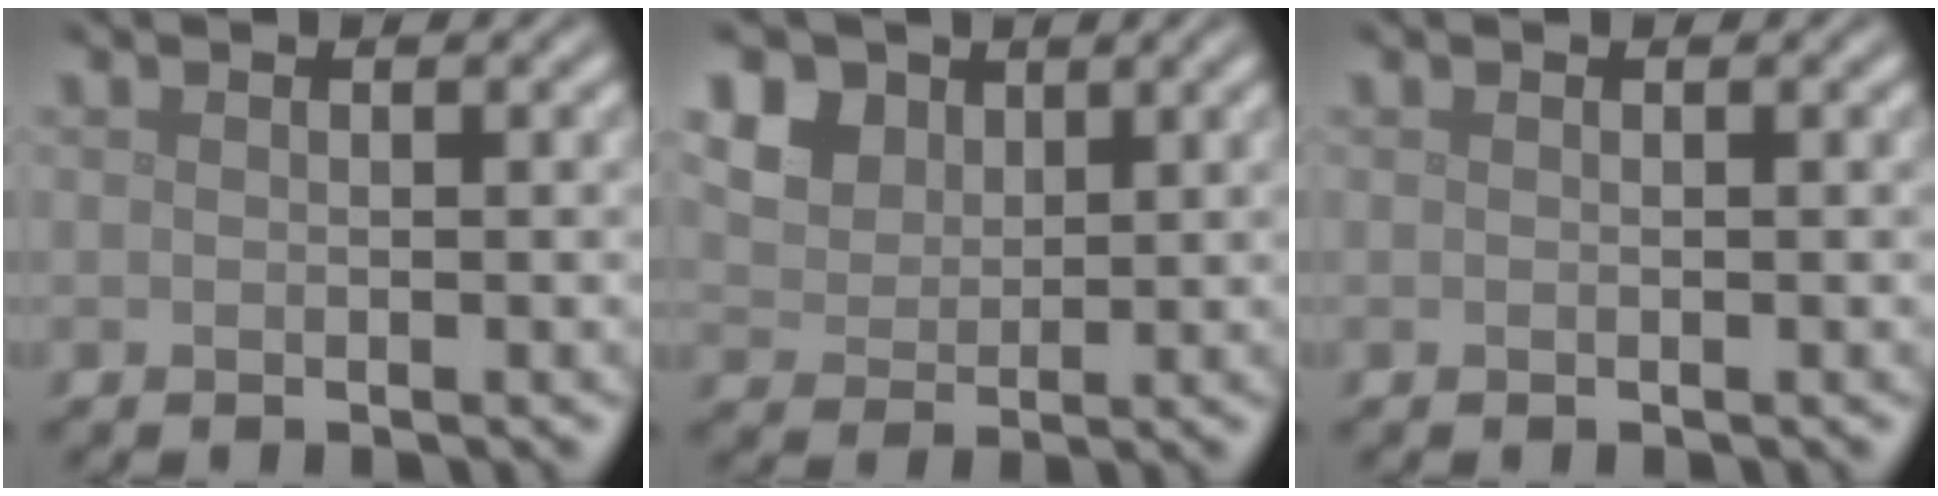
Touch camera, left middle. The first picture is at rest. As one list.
[{"total": 7.9, "force": [4.3, 5.8, 3.4], "torque": [-0.102, 0.019, 0.073]}, {"total": 0.0}]